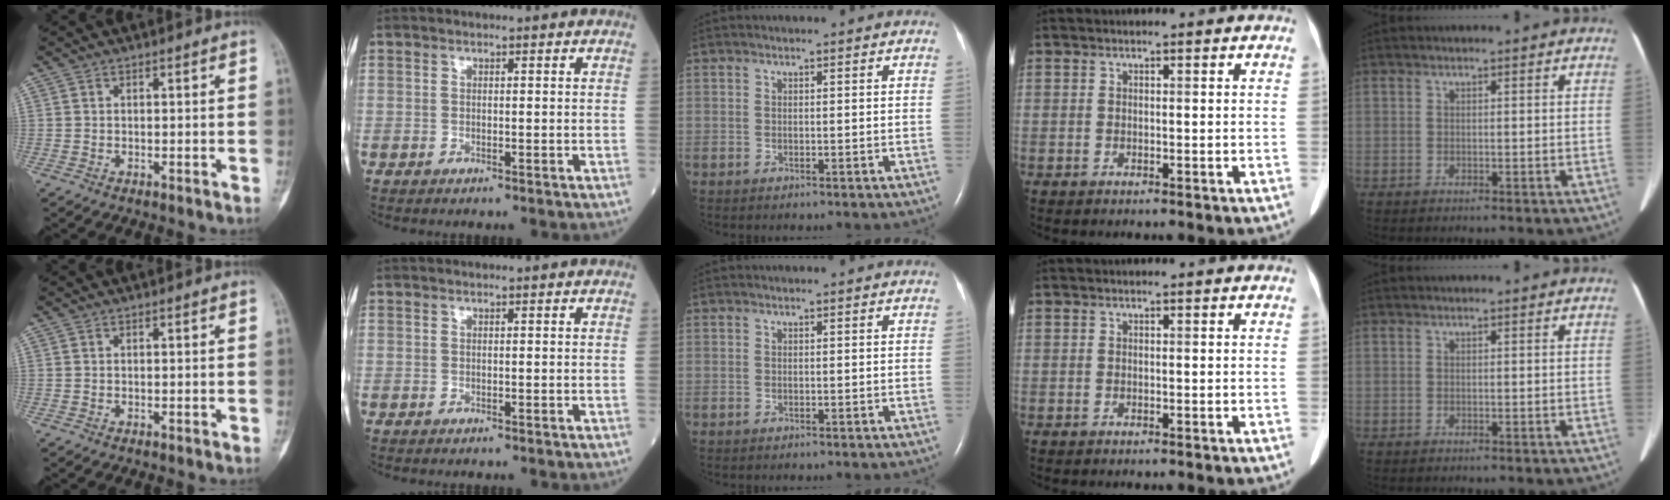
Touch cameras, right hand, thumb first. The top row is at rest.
{}